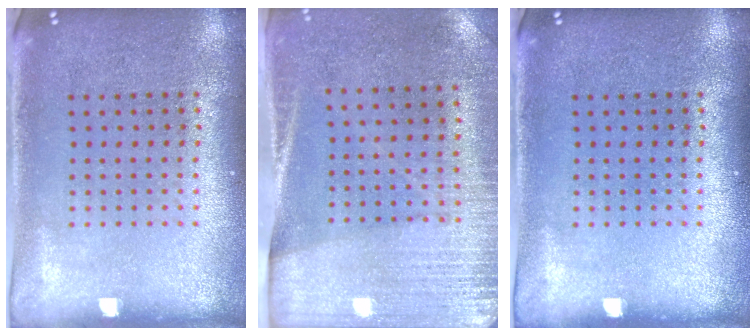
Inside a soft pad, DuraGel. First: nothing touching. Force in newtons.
{"total": 2.7, "press": 2.4, "slide": 1.2}
{"total": 0.0}